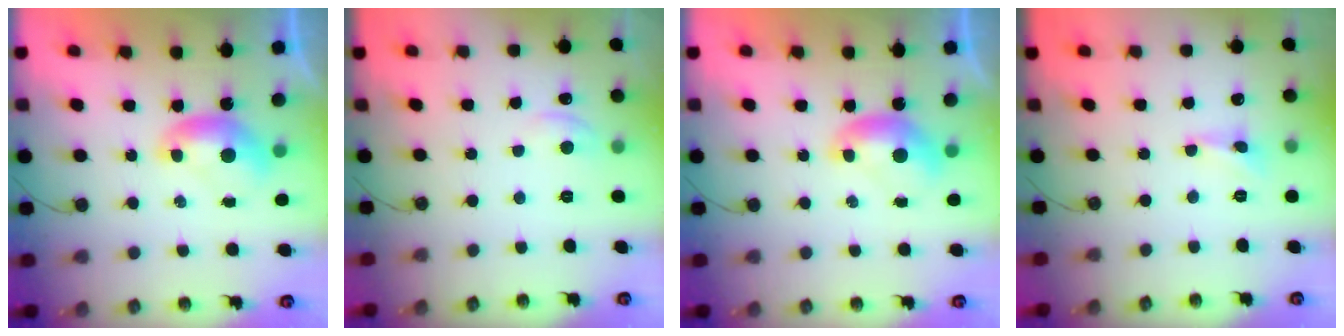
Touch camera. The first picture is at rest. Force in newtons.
{"total": 1.0, "press": 0.7, "slide": 0.7}
{"total": 0.0}
{"total": 1.7, "press": 1.6, "slide": 0.5}